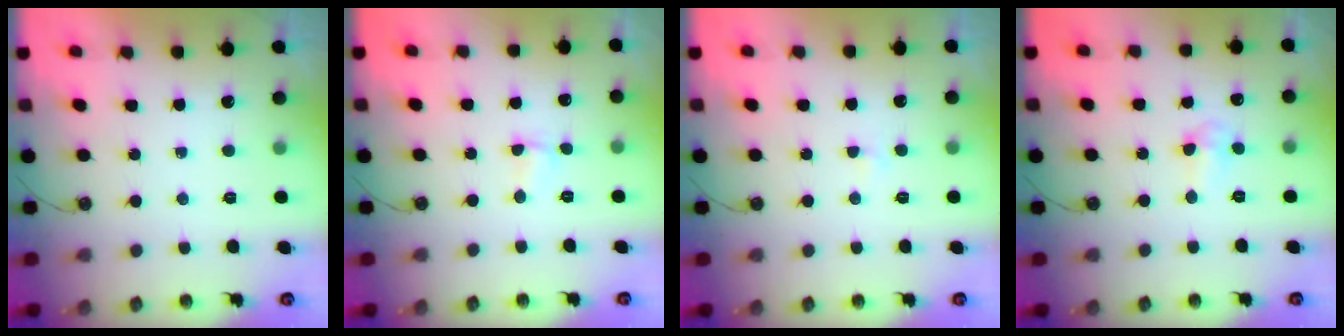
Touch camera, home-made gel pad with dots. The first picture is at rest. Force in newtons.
{"total": 2.2, "press": 2.2, "slide": 0.5}
{"total": 1.6, "press": 1.6, "slide": 0.2}
{"total": 3.7, "press": 2.7, "slide": 2.5}